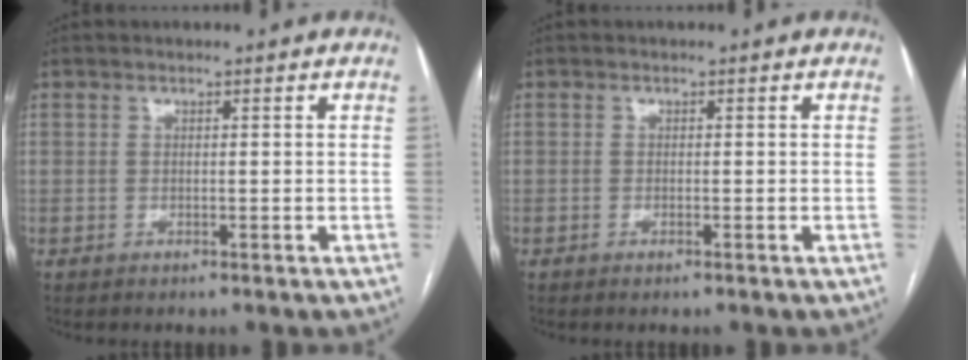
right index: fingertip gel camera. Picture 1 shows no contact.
{"total": 0.5, "force": [-0.4, 0.0, 0.4], "torque": [-0.007, 0.000, -0.005]}